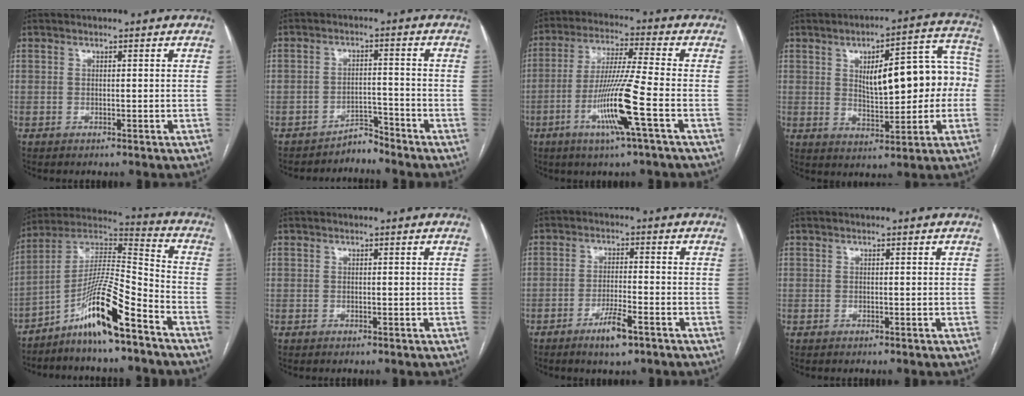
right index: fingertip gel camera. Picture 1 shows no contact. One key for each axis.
{"total": 2.8, "fx": -2.7, "fy": 0.4, "fz": -0.6, "tx": 0.022, "ty": 0.000, "tz": -0.043}
{"total": 11.7, "fx": -4.2, "fy": -1.2, "fz": 10.9, "tx": -0.216, "ty": -0.015, "tz": -0.084}
{"total": 15.0, "fx": 1.2, "fy": 5.2, "fz": 14.1, "tx": -0.184, "ty": 0.041, "tz": 0.027}
{"total": 13.4, "fx": -8.6, "fy": 0.4, "fz": 10.3, "tx": -0.199, "ty": 0.008, "tz": -0.160}
{"total": 0.0}
{"total": 5.0, "fx": -3.1, "fy": 0.7, "fz": 3.9, "tx": -0.076, "ty": -0.005, "tz": -0.052}
{"total": 0.0}